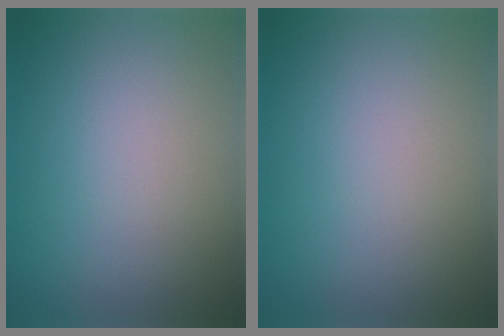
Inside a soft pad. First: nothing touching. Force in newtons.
{"total": 0.0}